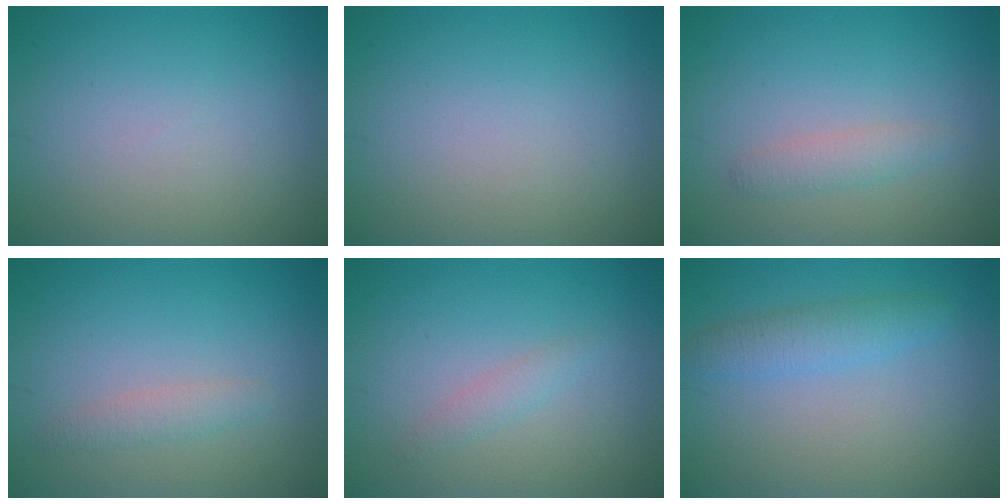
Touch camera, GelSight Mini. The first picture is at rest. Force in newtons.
{"total": 0.0}
{"total": 1.6, "press": 1.6, "slide": 0.0}
{"total": 1.4, "press": 1.4, "slide": 0.1}
{"total": 1.2, "press": 1.2, "slide": 0.0}
{"total": 2.4, "press": 2.4, "slide": 0.1}